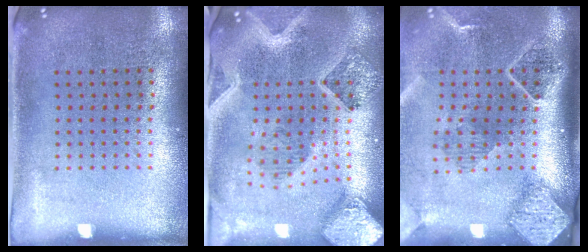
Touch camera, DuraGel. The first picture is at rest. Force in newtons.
{"total": 3.3, "press": 2.8, "slide": 1.8}
{"total": 2.7, "press": 2.0, "slide": 1.8}